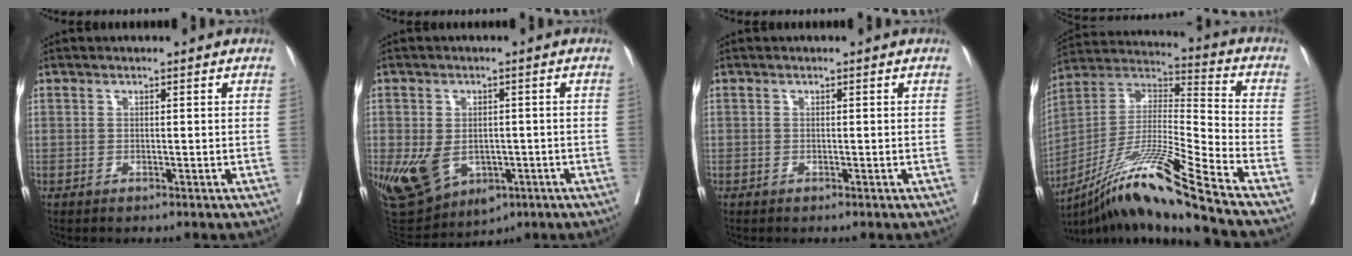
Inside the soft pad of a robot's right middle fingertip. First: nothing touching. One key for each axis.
{"total": 11.8, "fx": -3.9, "fy": 8.5, "fz": 7.3, "tx": -0.140, "ty": -0.001, "tz": -0.041}
{"total": 0.0}
{"total": 19.0, "fx": -13.1, "fy": -1.4, "fz": 13.7, "tx": -0.273, "ty": -0.018, "tz": -0.239}